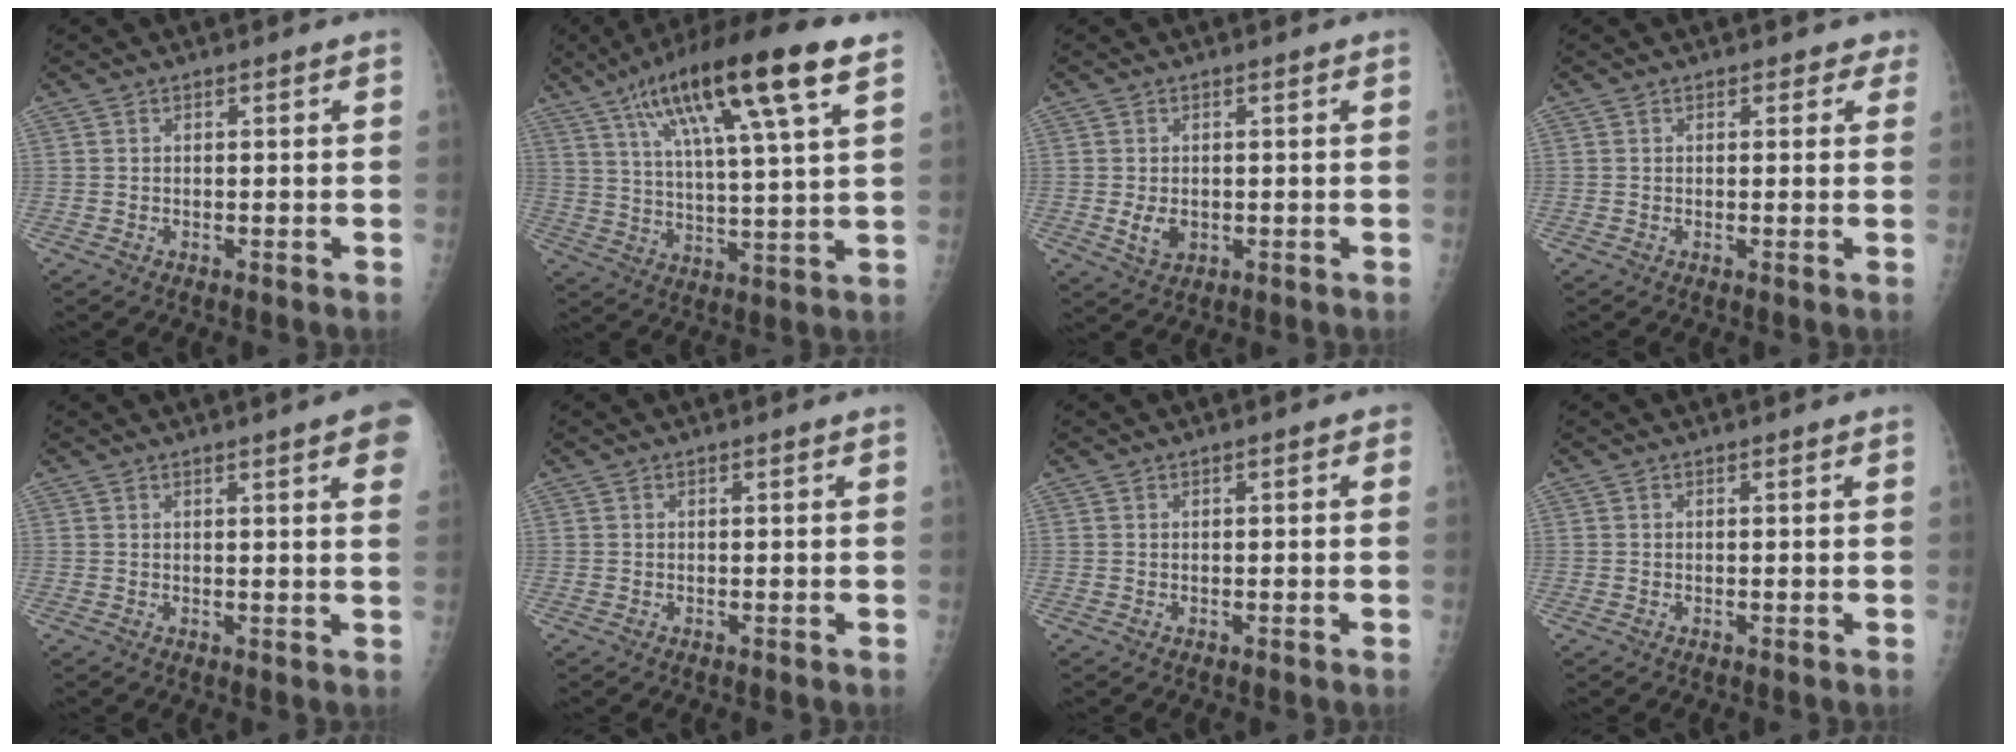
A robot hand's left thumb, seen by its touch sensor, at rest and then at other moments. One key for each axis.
{"total": 20.7, "fx": 10.7, "fy": 3.3, "fz": 17.4, "tx": -0.293, "ty": -0.010, "tz": 0.181}
{"total": 3.4, "fx": -0.3, "fy": 2.4, "fz": 2.4, "tx": -0.037, "ty": -0.005, "tz": 0.002}
{"total": 2.0, "fx": 1.3, "fy": 1.4, "fz": 0.4, "tx": 0.023, "ty": -0.004, "tz": 0.006}
{"total": 6.9, "fx": 3.6, "fy": 0.8, "fz": 5.9, "tx": -0.056, "ty": -0.001, "tz": 0.035}
{"total": 0.0}
{"total": 0.9, "fx": 0.3, "fy": 0.5, "fz": 0.7, "tx": -0.004, "ty": 0.003, "tz": -0.001}
{"total": 0.0}